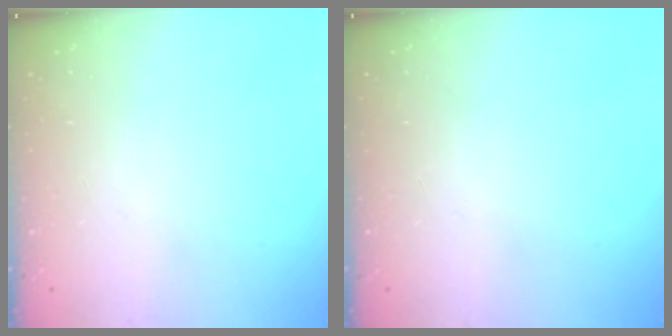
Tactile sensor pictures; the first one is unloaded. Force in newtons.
{"total": 0.0}